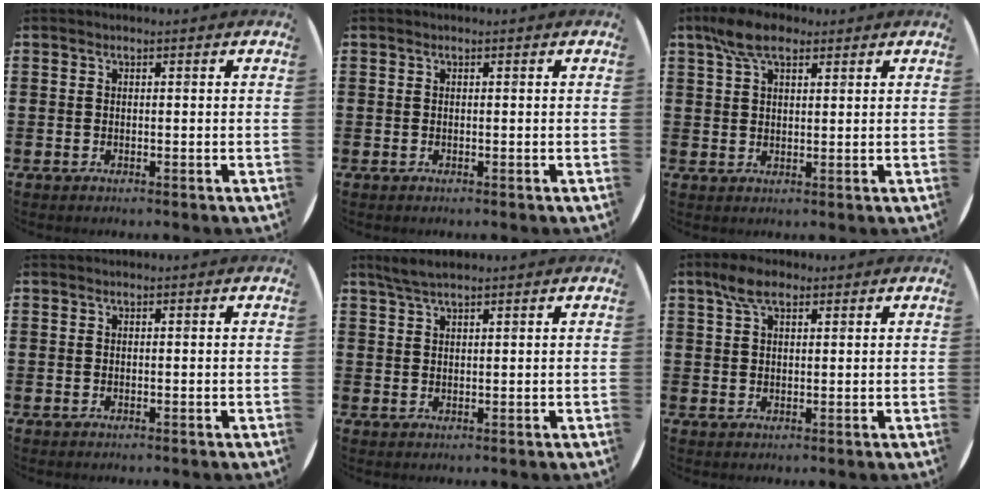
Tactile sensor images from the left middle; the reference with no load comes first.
{"total": 0.0}
{"total": 6.0, "force": [4.1, 2.9, 3.4], "torque": [-0.069, 0.006, 0.075]}
{"total": 0.0}
{"total": 2.6, "force": [2.2, 0.4, 1.5], "torque": [-0.032, 0.004, 0.039]}
{"total": 4.4, "force": [2.9, 2.1, 2.7], "torque": [-0.051, 0.005, 0.051]}